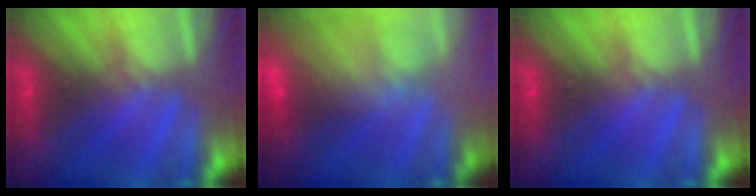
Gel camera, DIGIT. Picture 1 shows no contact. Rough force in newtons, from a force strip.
{"total": 7.4}
{"total": 0.0}